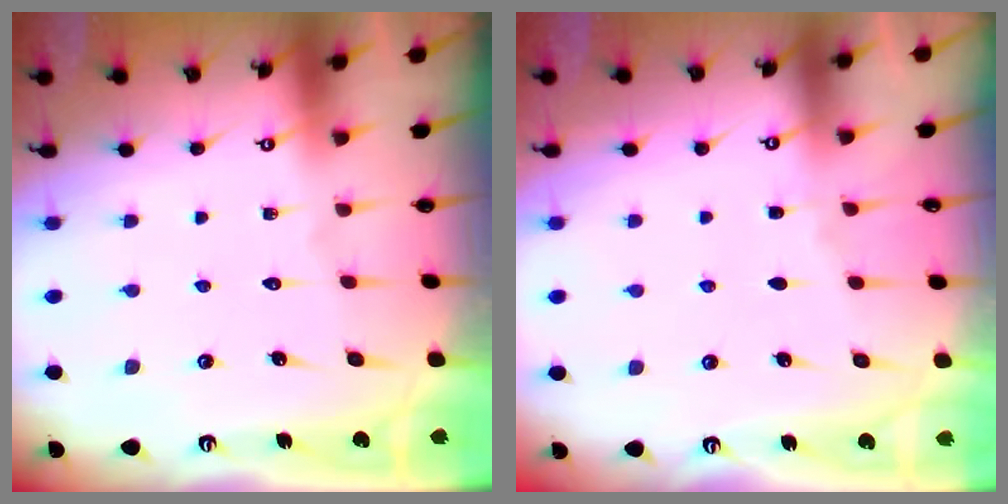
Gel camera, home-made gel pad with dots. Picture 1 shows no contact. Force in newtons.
{"total": 2.9, "press": 2.9, "slide": 0.5}